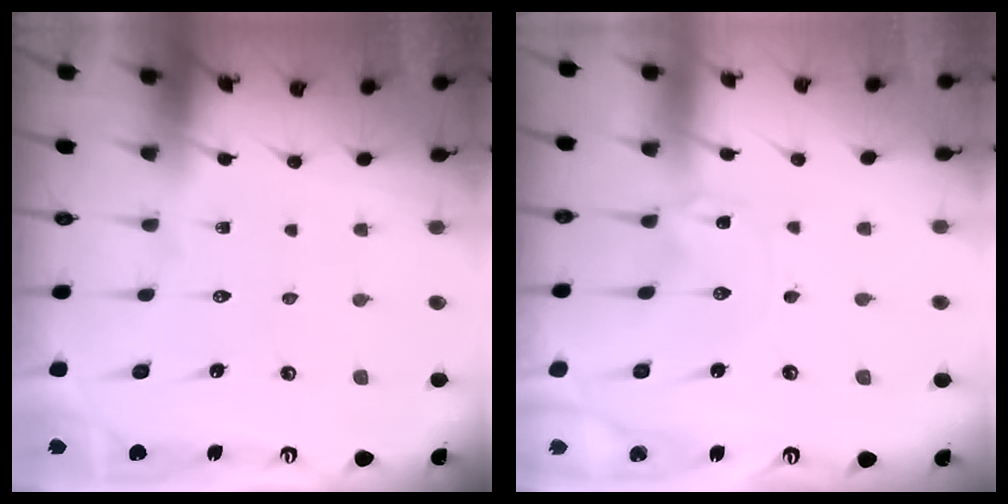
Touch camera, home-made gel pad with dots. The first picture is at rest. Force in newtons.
{"total": 0.0}